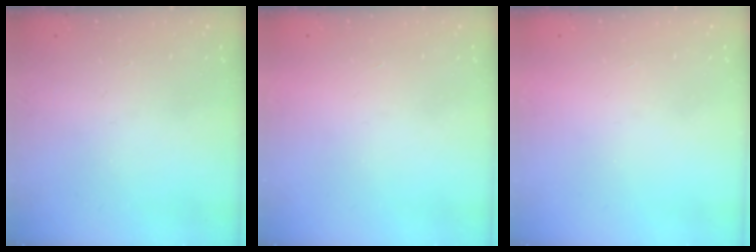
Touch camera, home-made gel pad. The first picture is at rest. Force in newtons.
{"total": 1.5, "press": 1.5, "slide": 0.1}
{"total": 1.5, "press": 1.5, "slide": 0.1}